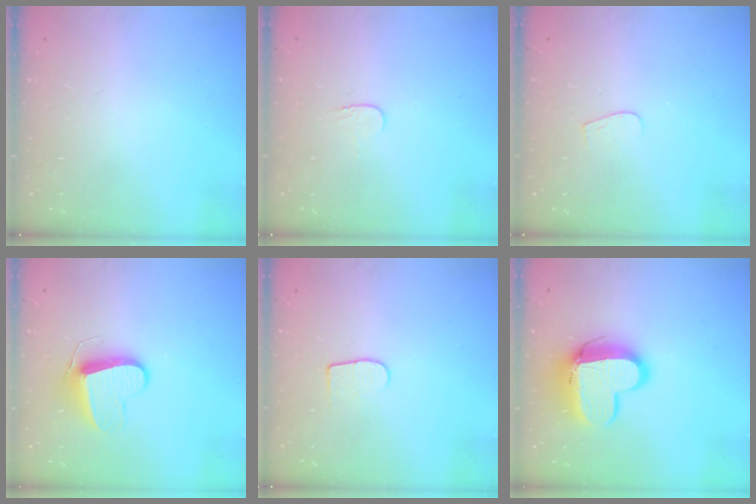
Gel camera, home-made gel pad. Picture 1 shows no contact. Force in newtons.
{"total": 3.5, "press": 3.5, "slide": 0.4}
{"total": 3.7, "press": 3.7, "slide": 0.3}
{"total": 9.9, "press": 9.9, "slide": 0.8}
{"total": 5.8, "press": 5.8, "slide": 0.5}
{"total": 14.1, "press": 14.1, "slide": 1.1}